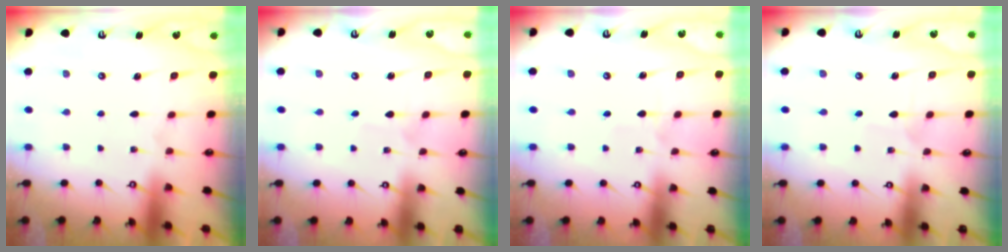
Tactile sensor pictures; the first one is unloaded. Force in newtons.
{"total": 2.3, "press": 2.3, "slide": 0.1}
{"total": 2.8, "press": 2.8, "slide": 0.3}
{"total": 3.6, "press": 3.5, "slide": 0.3}